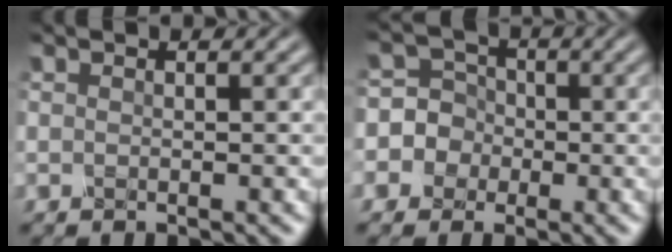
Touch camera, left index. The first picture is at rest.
{"total": 6.5, "force": [-1.3, 6.3, 1.0], "torque": [-0.008, 0.027, -0.054]}